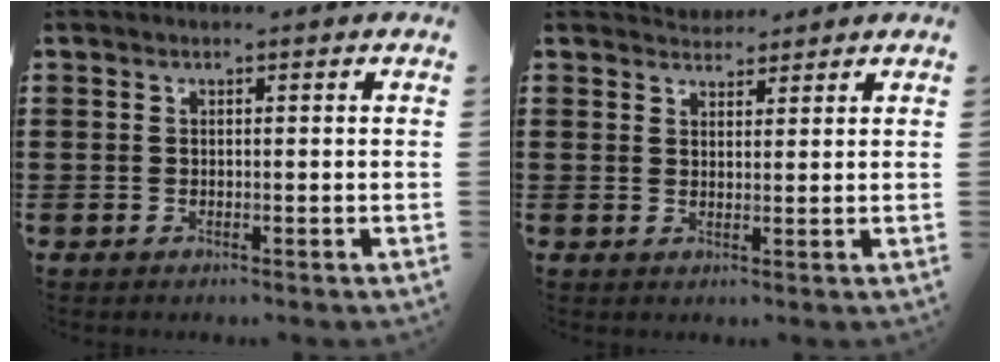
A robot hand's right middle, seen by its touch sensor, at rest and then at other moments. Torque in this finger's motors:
{"motor_torque": [-0.10, -0.02, -0.02, -0.02]}